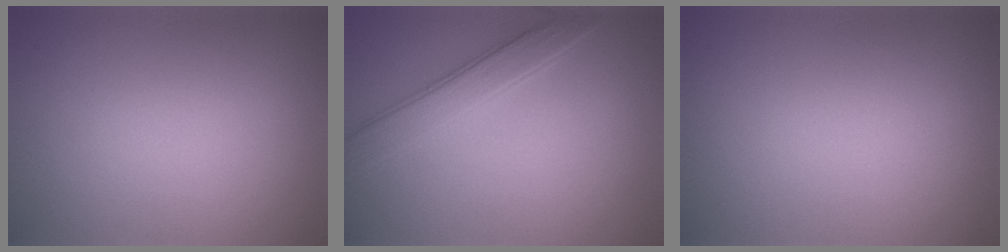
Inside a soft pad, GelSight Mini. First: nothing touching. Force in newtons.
{"total": 3.3, "press": 3.3, "slide": 0.2}
{"total": 0.0}